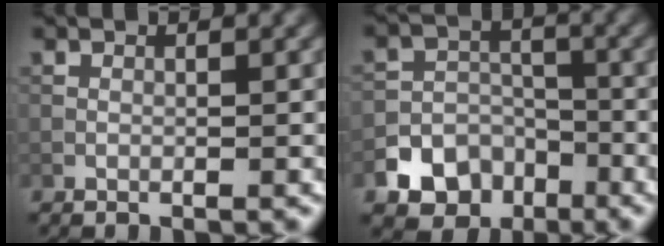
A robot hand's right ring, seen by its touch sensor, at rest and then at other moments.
{"total": 7.9, "force": [-4.6, 6.0, 1.9], "torque": [-0.011, -0.018, -0.094]}